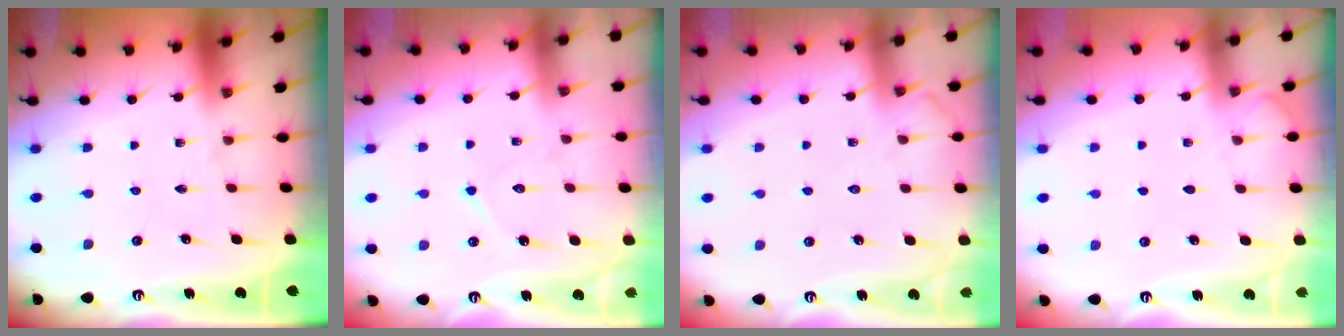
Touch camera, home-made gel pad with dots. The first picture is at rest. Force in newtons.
{"total": 6.6, "press": 6.6, "slide": 0.6}
{"total": 5.0, "press": 5.0, "slide": 0.6}
{"total": 2.3, "press": 2.3, "slide": 0.3}